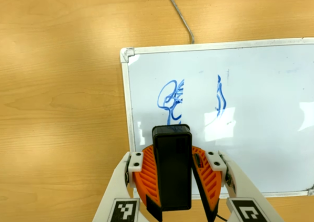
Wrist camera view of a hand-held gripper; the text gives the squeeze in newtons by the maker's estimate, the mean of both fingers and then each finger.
{"total": 9.0, "left": 9.9, "right": 8.1}